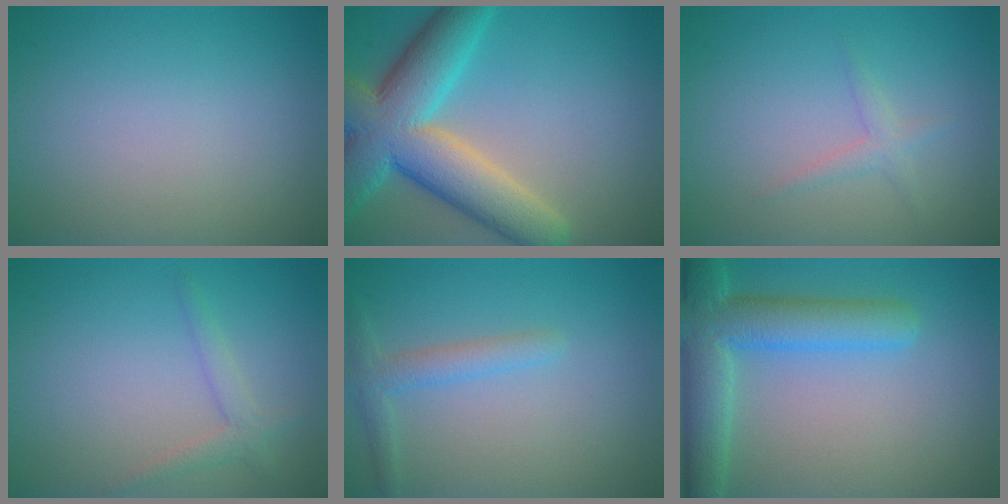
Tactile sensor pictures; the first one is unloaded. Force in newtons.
{"total": 10.7, "press": 10.6, "slide": 0.6}
{"total": 1.3, "press": 1.3, "slide": 0.1}
{"total": 1.8, "press": 1.8, "slide": 0.2}
{"total": 2.1, "press": 2.1, "slide": 0.2}
{"total": 6.8, "press": 6.8, "slide": 0.5}